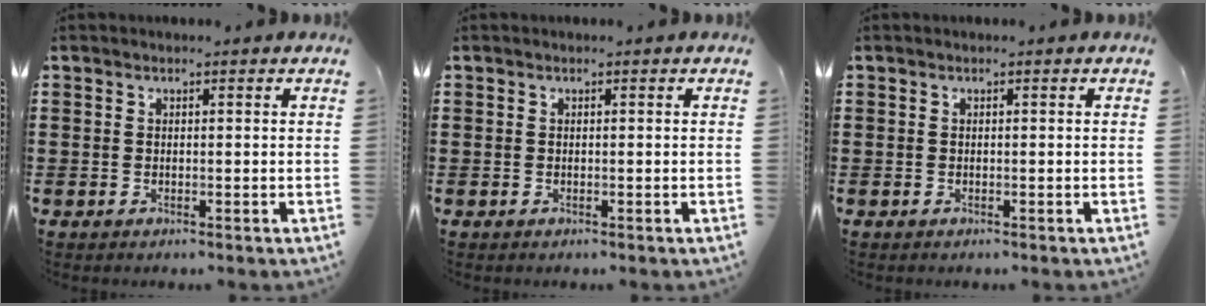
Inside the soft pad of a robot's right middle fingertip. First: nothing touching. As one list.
[{"total": 0.0}, {"total": 0.0}]